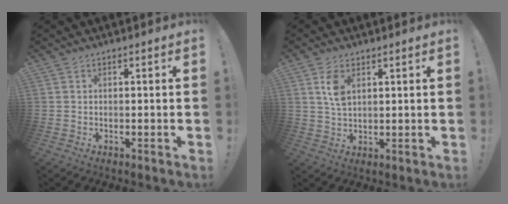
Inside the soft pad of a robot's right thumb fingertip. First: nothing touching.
{"total": 5.5, "force": [2.3, 3.0, 4.0], "torque": [-0.067, -0.005, 0.041]}